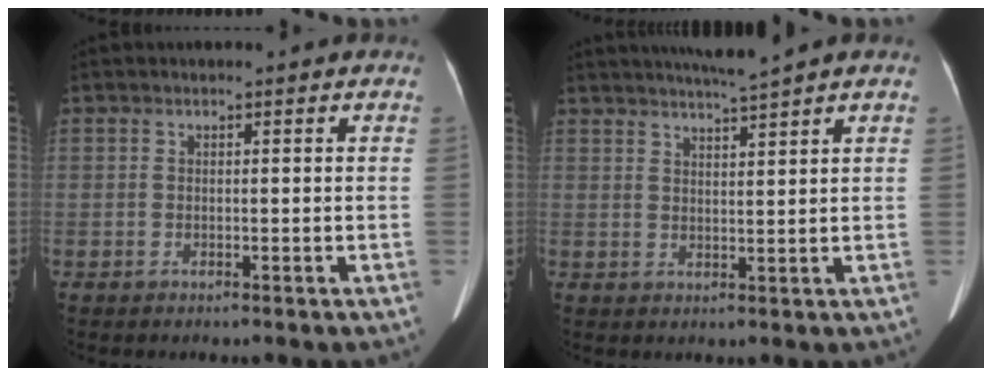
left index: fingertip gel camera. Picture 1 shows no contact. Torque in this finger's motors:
{"motor_torque": [0.59, -0.83, 0.08, 0.08]}